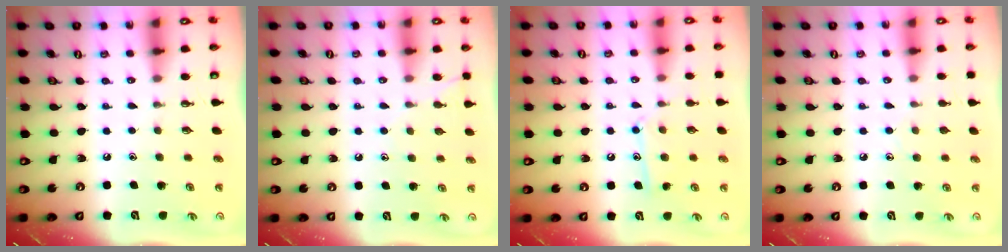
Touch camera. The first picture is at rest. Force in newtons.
{"total": 5.7, "press": 5.7, "slide": 0.6}
{"total": 10.3, "press": 10.3, "slide": 0.7}
{"total": 5.3, "press": 5.2, "slide": 0.5}